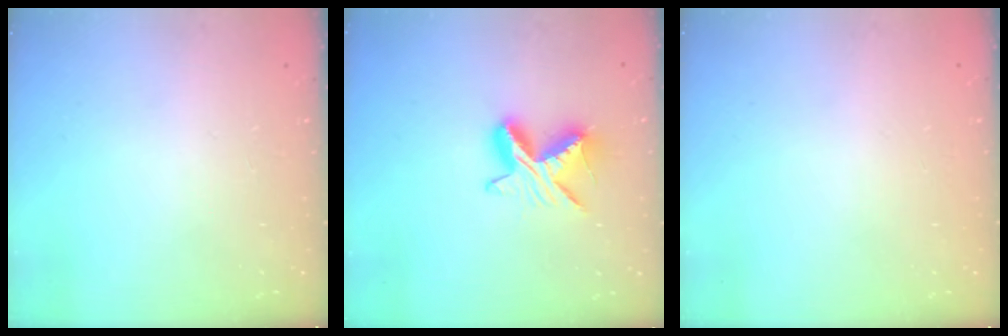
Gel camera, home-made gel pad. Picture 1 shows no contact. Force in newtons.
{"total": 9.0, "press": 9.0, "slide": 0.2}
{"total": 0.0}